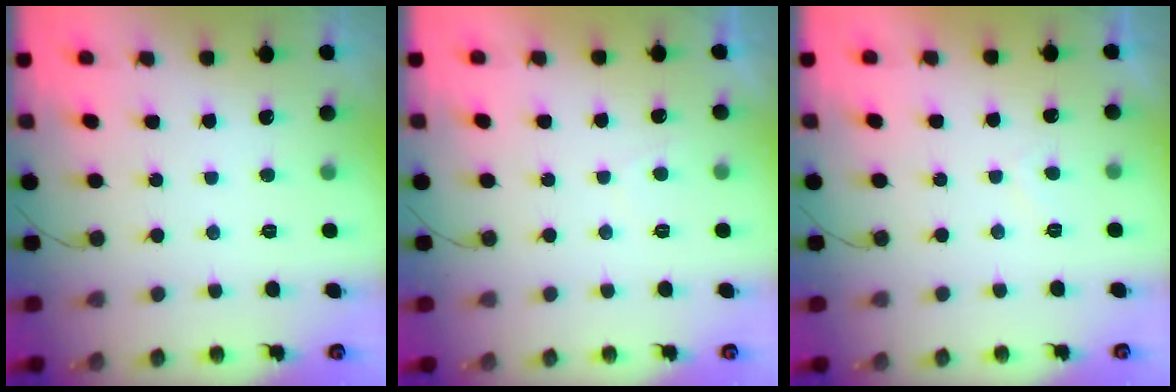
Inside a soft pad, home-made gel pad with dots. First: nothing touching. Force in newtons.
{"total": 2.0, "press": 1.9, "slide": 0.7}
{"total": 1.3, "press": 1.1, "slide": 0.7}